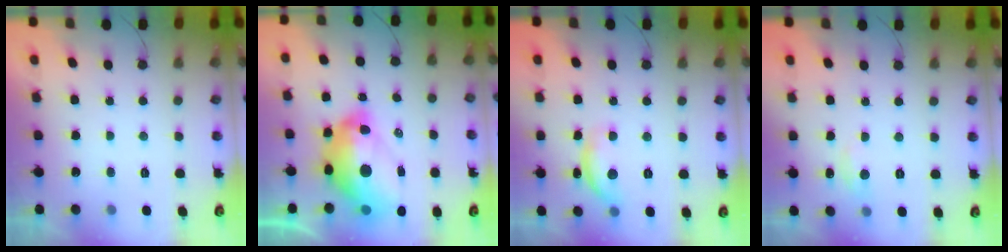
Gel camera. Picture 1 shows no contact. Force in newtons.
{"total": 19.9, "press": 19.7, "slide": 2.3}
{"total": 10.5, "press": 10.5, "slide": 0.6}
{"total": 3.6, "press": 3.6, "slide": 0.5}